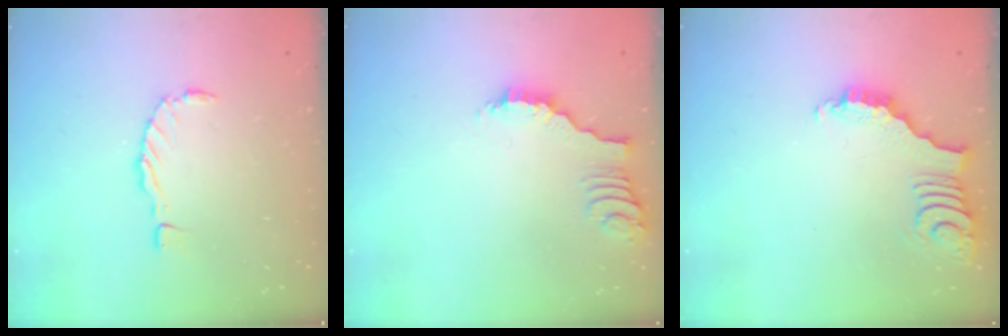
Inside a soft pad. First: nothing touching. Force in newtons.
{"total": 2.2, "press": 2.2, "slide": 0.4}
{"total": 3.9, "press": 3.8, "slide": 0.5}